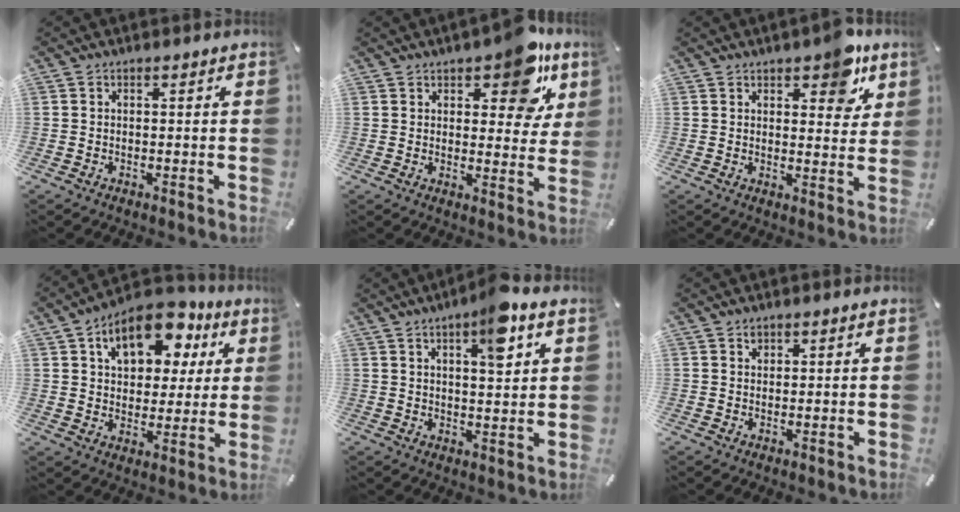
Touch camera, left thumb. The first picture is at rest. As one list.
[{"total": 12.2, "force": [7.6, 5.7, 7.6], "torque": [-0.078, -0.050, 0.126]}, {"total": 8.3, "force": [5.6, 3.9, 4.8], "torque": [-0.044, -0.032, 0.089]}, {"total": 14.2, "force": [6.9, 9.5, 7.9], "torque": [-0.120, -0.023, 0.124]}, {"total": 8.7, "force": [4.8, 2.5, 6.8], "torque": [-0.101, -0.020, 0.077]}, {"total": 1.0, "force": [0.8, 0.5, 0.3], "torque": [-0.006, -0.001, 0.016]}]